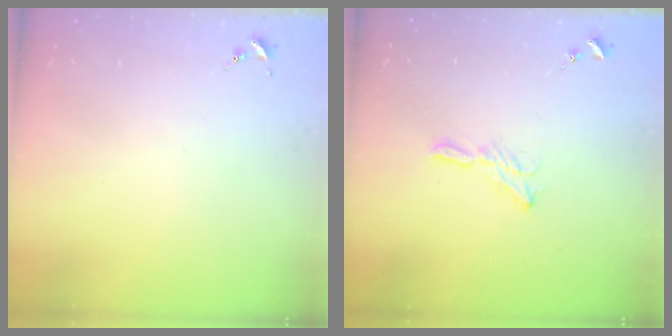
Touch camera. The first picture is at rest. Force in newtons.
{"total": 6.3, "press": 6.3, "slide": 0.3}